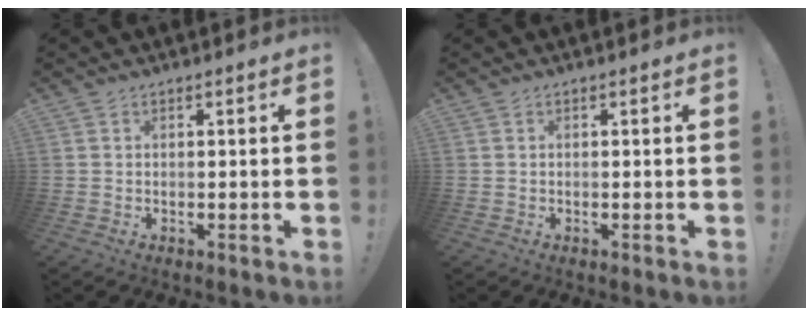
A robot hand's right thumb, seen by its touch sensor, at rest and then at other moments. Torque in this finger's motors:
{"motor_torque": [0.00, 0.00, 0.00, 0.00, 0.01]}